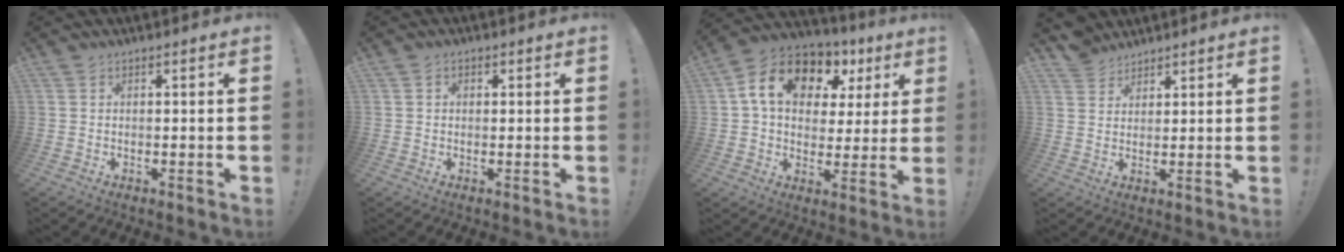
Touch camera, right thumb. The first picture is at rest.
{"total": 1.0, "force": [0.2, 0.9, 0.4], "torque": [0.002, 0.000, 0.002]}
{"total": 15.9, "force": [6.8, 10.6, 9.8], "torque": [-0.157, -0.020, 0.123]}
{"total": 5.8, "force": [4.8, 3.2, 0.5], "torque": [-0.012, -0.030, 0.095]}